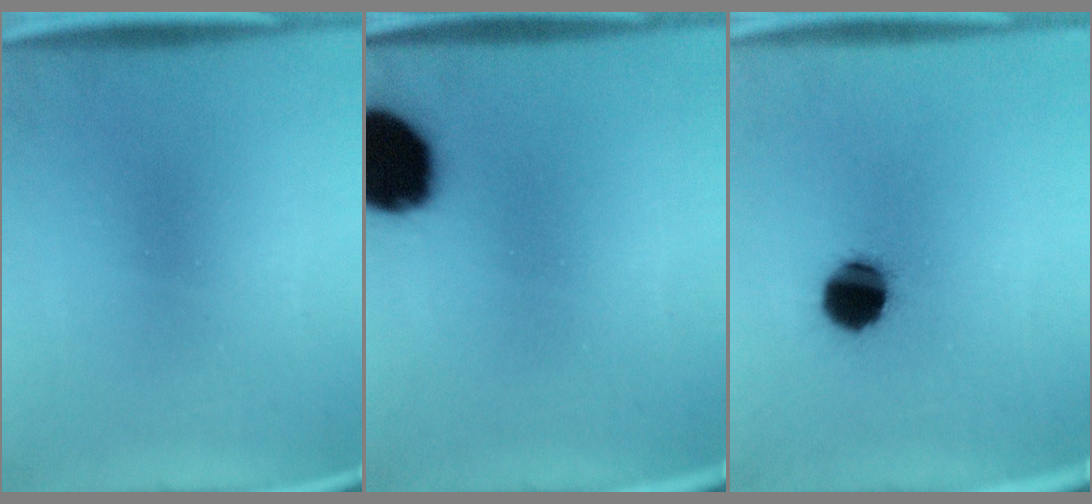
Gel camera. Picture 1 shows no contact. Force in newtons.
{"total": 19.1}
{"total": 10.8}